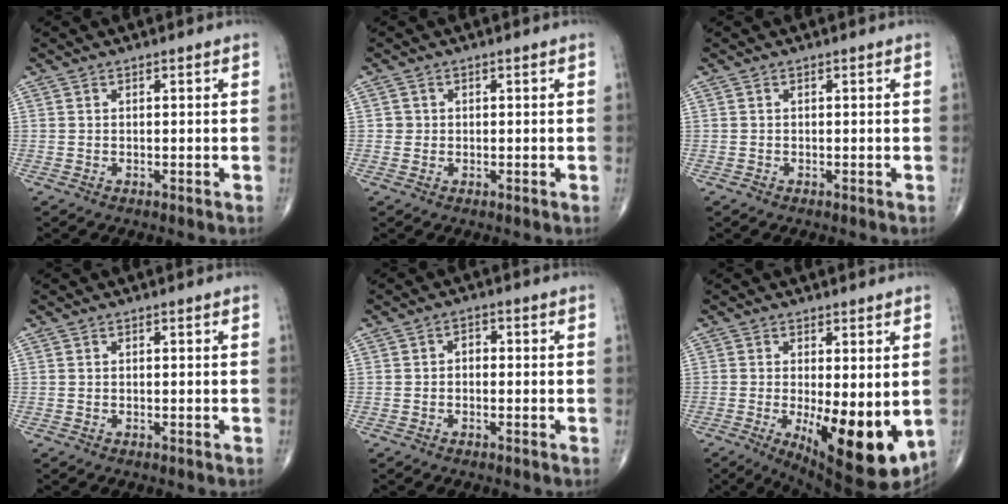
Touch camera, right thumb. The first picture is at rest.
{"total": 1.2, "force": [0.0, 1.2, 0.1], "torque": [0.008, 0.004, -0.001]}
{"total": 0.0}
{"total": 0.0}
{"total": 1.9, "force": [-0.2, 1.4, 1.3], "torque": [-0.011, 0.010, -0.009]}
{"total": 15.0, "force": [-2.7, 5.4, 13.7], "torque": [-0.191, -0.032, -0.021]}